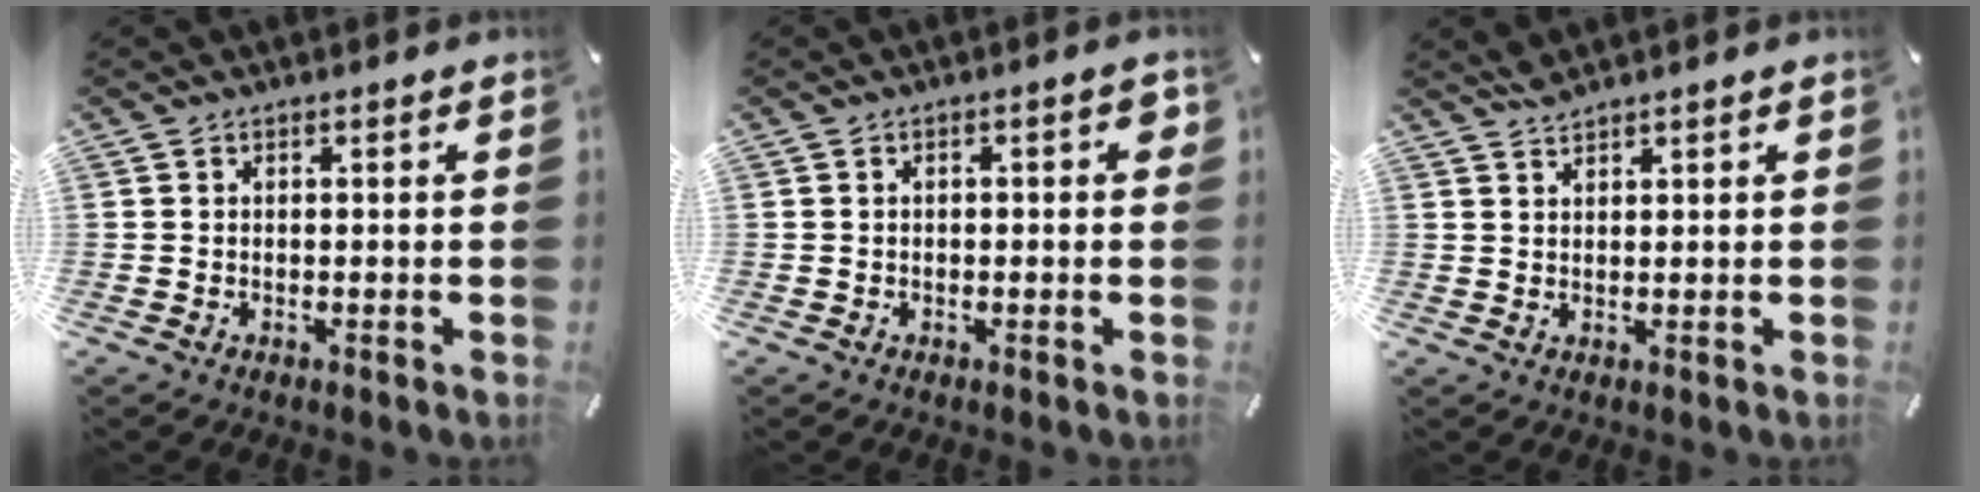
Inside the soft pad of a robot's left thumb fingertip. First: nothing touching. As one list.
[{"total": 2.3, "force": [0.0, 1.0, 2.1], "torque": [-0.030, 0.003, -0.003]}, {"total": 1.9, "force": [1.8, 0.2, 0.4], "torque": [-0.010, -0.002, 0.035]}]